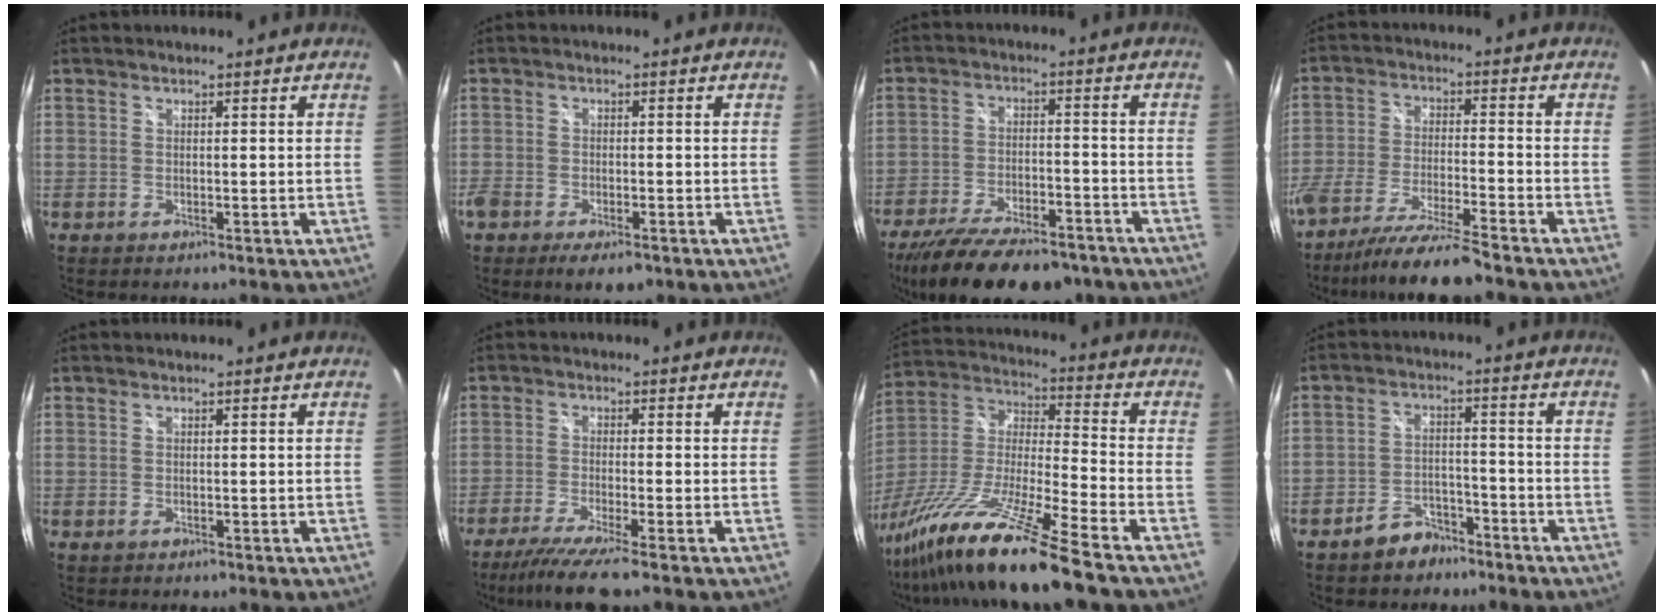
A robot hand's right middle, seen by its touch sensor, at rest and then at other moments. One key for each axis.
{"total": 5.7, "fx": -3.9, "fy": 2.2, "fz": 3.6, "tx": -0.085, "ty": -0.021, "tz": -0.069}
{"total": 21.0, "fx": -16.3, "fy": 7.2, "fz": 11.0, "tx": -0.217, "ty": -0.035, "tz": -0.243}
{"total": 11.9, "fx": -10.1, "fy": -0.2, "fz": 6.2, "tx": -0.132, "ty": -0.025, "tz": -0.182}
{"total": 0.0}
{"total": 7.5, "fx": -5.9, "fy": -0.8, "fz": 4.5, "tx": -0.105, "ty": -0.029, "tz": -0.106}
{"total": 22.9, "fx": -17.0, "fy": -0.5, "fz": 15.2, "tx": -0.289, "ty": -0.046, "tz": -0.314}
{"total": 6.0, "fx": -4.8, "fy": 3.2, "fz": 1.8, "tx": -0.048, "ty": 0.015, "tz": -0.070}